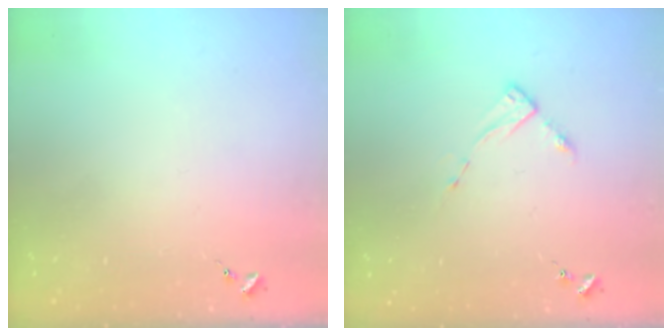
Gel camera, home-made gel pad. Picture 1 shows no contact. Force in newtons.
{"total": 2.8, "press": 2.8, "slide": 0.4}